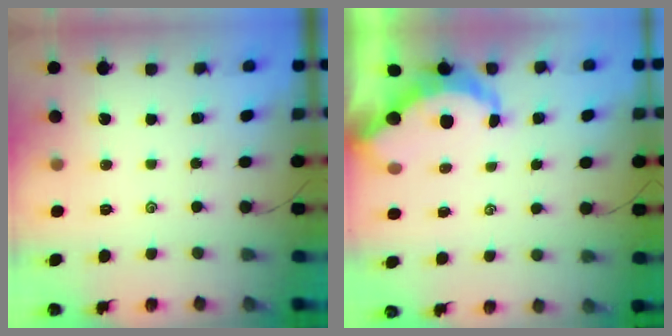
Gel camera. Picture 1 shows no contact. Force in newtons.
{"total": 5.6, "press": 5.5, "slide": 0.8}